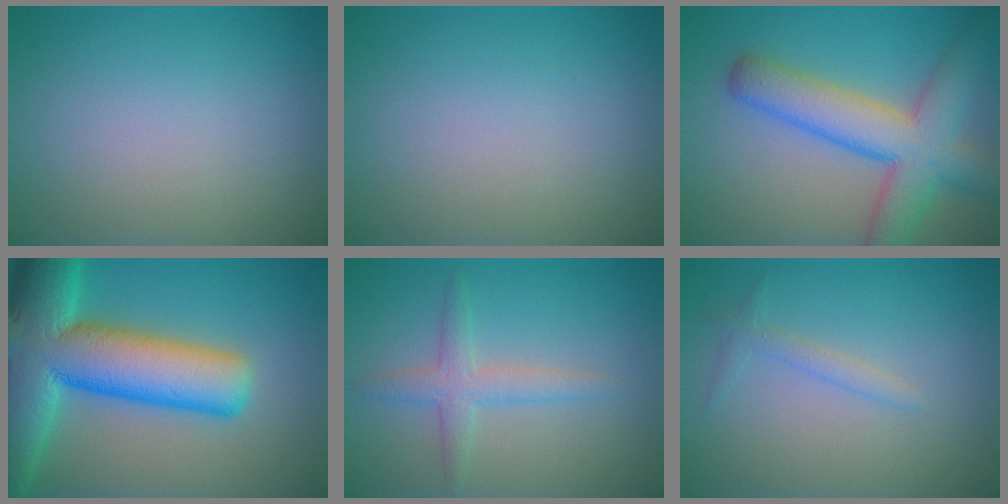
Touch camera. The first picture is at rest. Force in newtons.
{"total": 0.0}
{"total": 8.3, "press": 8.3, "slide": 0.3}
{"total": 15.6, "press": 15.6, "slide": 0.7}
{"total": 2.6, "press": 2.6, "slide": 0.1}
{"total": 1.3, "press": 1.3, "slide": 0.0}